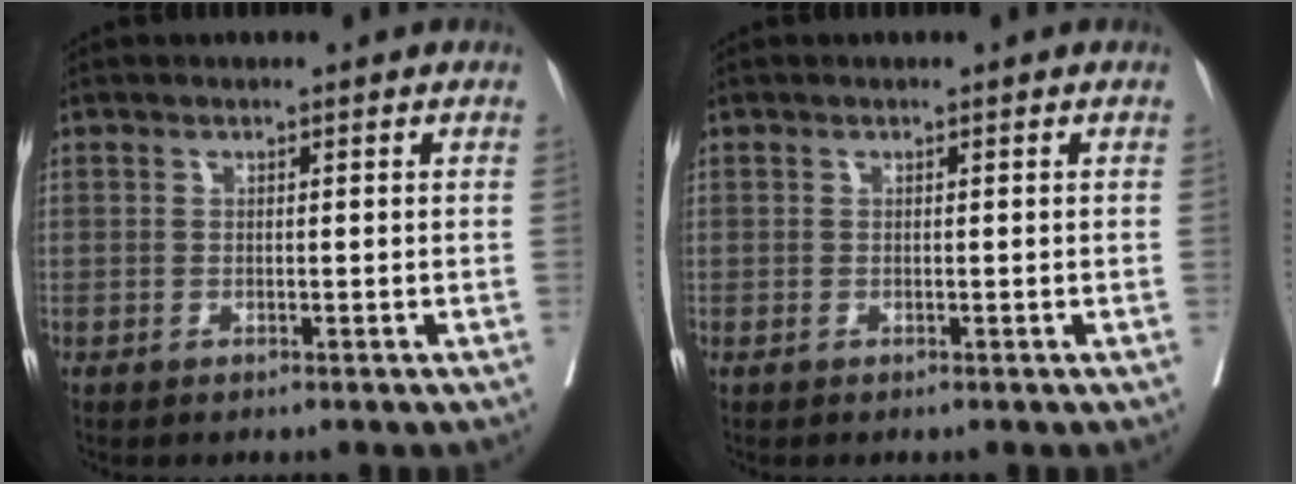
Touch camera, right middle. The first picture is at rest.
{"total": 0.0}